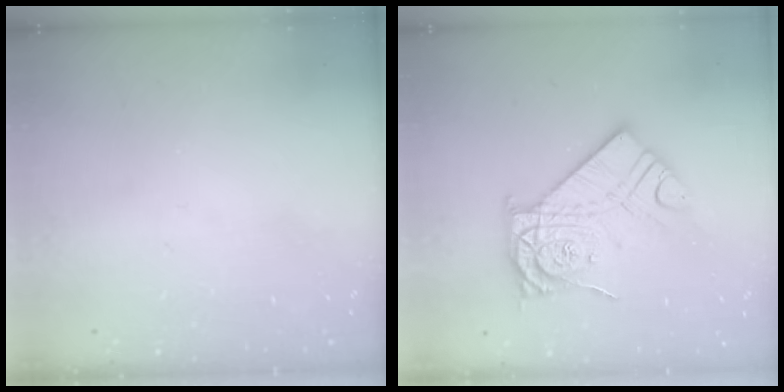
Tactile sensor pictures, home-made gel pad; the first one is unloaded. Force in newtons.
{"total": 14.9, "press": 14.8, "slide": 1.1}